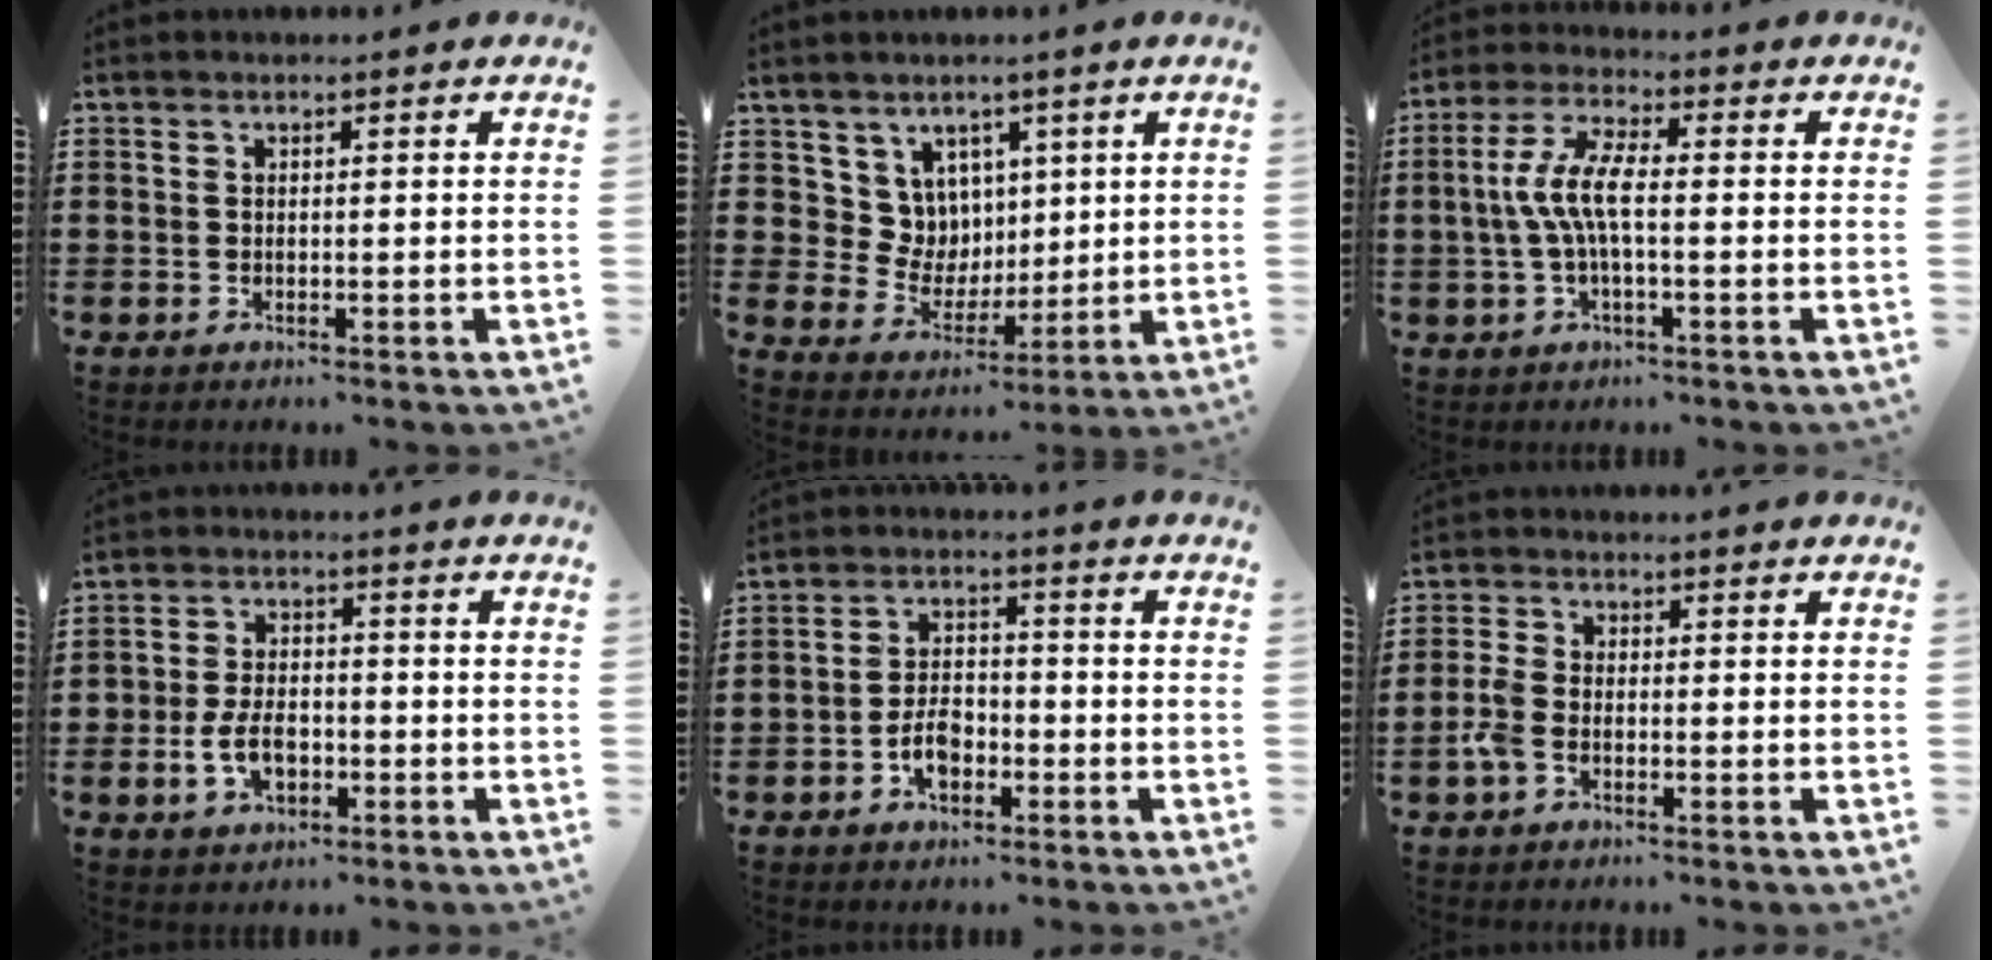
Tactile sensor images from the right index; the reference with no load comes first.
{"total": 7.2, "force": [3.4, 6.3, 0.6], "torque": [-0.054, -0.013, 0.070]}
{"total": 7.1, "force": [-0.6, 2.1, 6.8], "torque": [-0.156, -0.007, -0.022]}
{"total": 5.3, "force": [-2.1, 3.3, 3.5], "torque": [-0.077, 0.005, -0.041]}
{"total": 4.8, "force": [-2.1, 2.7, 3.4], "torque": [-0.073, 0.003, -0.042]}
{"total": 3.5, "force": [-1.7, 1.8, 2.6], "torque": [-0.074, -0.005, -0.039]}